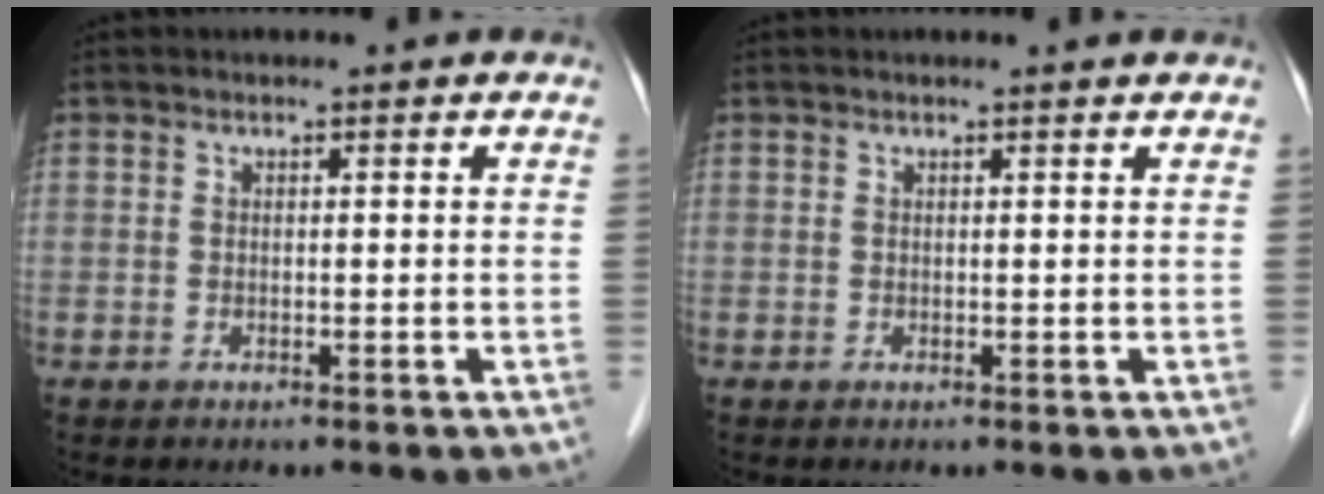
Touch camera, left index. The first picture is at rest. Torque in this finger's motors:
{"motor_torque": [0.38, -0.15, 0.06, 0.01]}